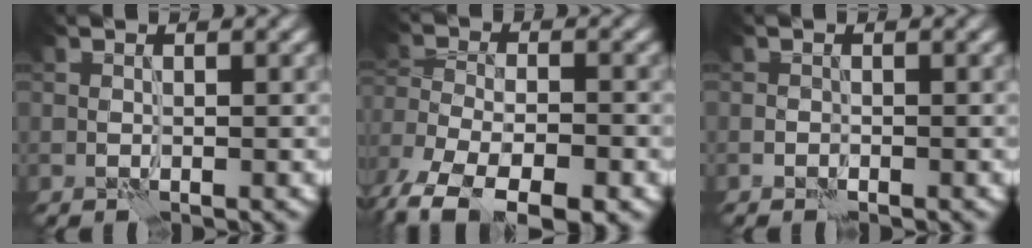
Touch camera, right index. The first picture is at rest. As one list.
[{"total": 9.3, "force": [-6.7, 4.1, 4.9], "torque": [-0.087, -0.012, -0.109]}, {"total": 0.8, "force": [-0.7, 0.0, -0.2], "torque": [0.003, 0.005, -0.012]}]